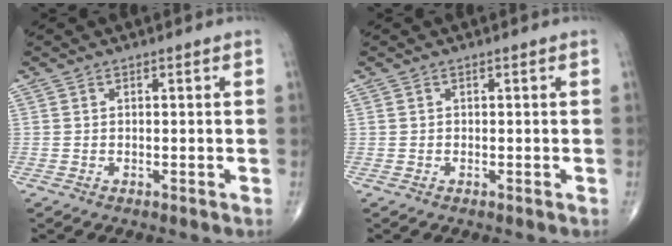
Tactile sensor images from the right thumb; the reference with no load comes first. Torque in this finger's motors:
{"motor_torque": [0.18, 0.04, -0.15, -0.06, 0.01]}